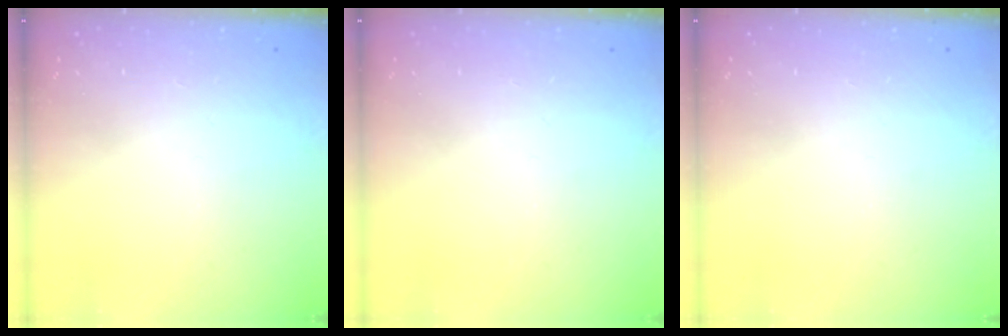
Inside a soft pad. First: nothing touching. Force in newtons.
{"total": 0.0}
{"total": 0.0}